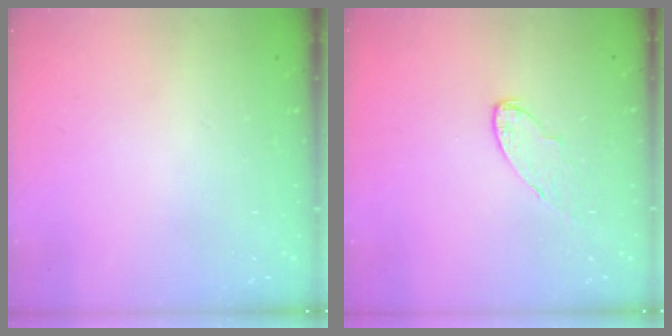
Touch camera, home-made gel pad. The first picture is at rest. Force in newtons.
{"total": 6.4, "press": 6.4, "slide": 0.4}